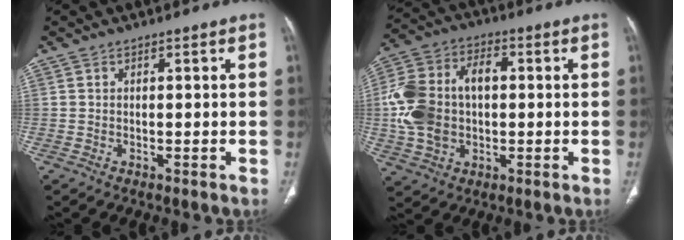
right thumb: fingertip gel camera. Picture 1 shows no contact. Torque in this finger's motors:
{"motor_torque": [2.14, 1.94, 1.73, 0.00, 0.20]}